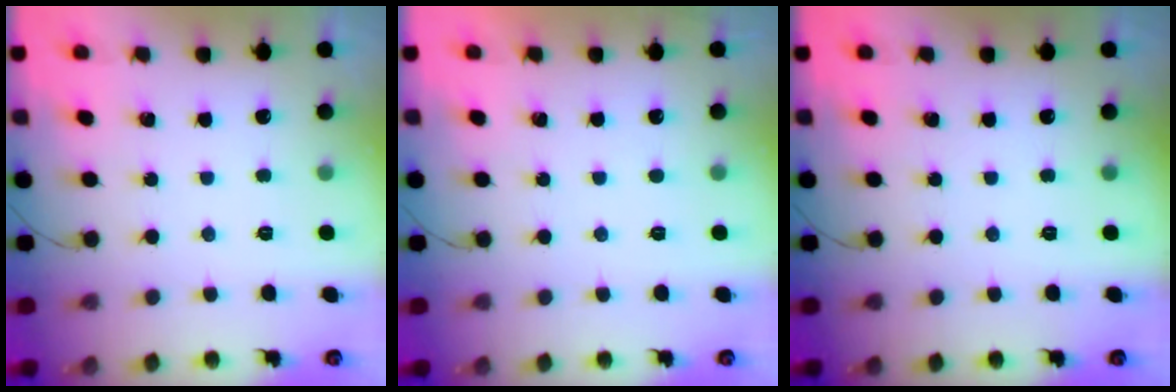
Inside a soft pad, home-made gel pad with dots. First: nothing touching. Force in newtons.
{"total": 0.9, "press": 0.9, "slide": 0.1}
{"total": 0.0}